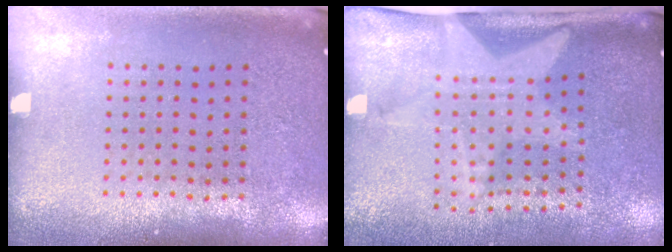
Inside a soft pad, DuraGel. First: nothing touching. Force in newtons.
{"total": 1.9, "press": 1.6, "slide": 1.0}